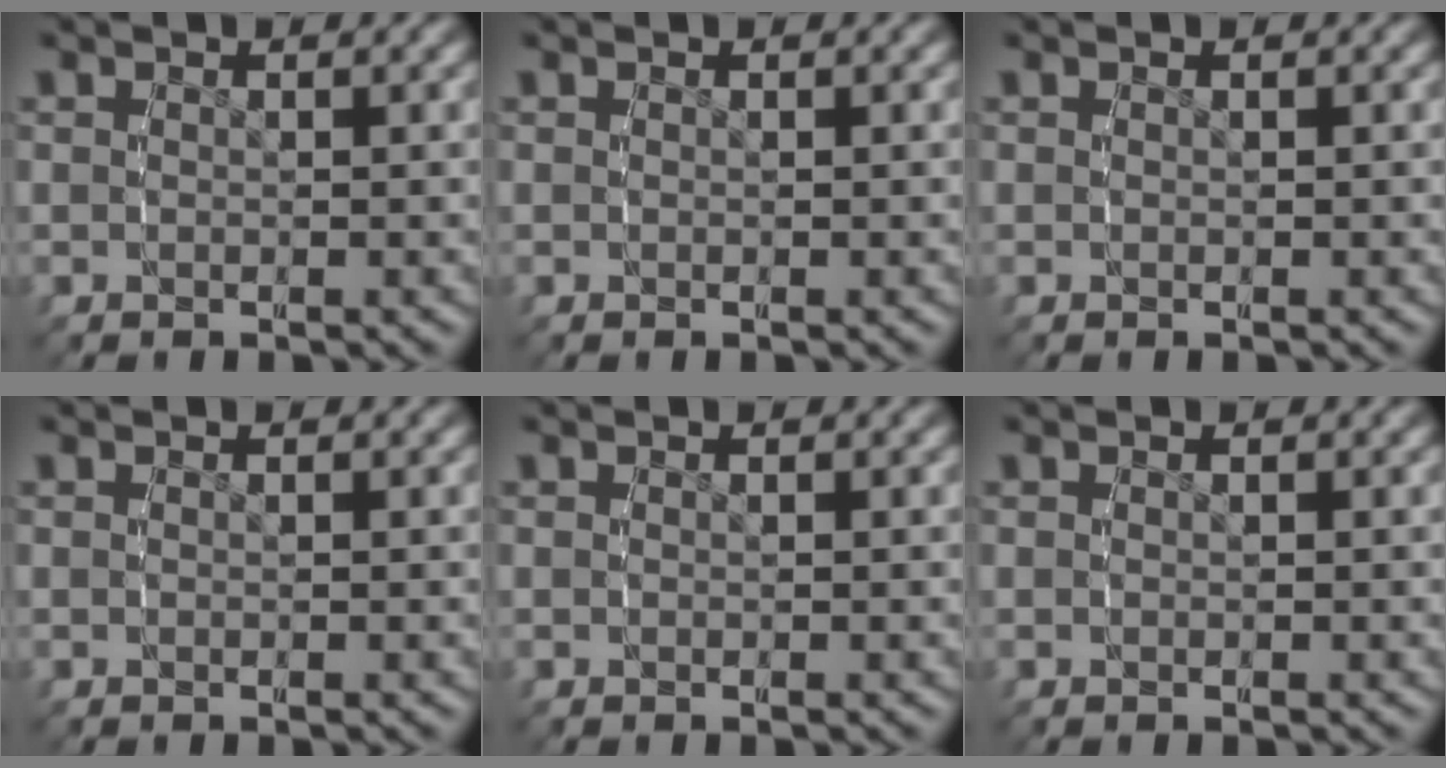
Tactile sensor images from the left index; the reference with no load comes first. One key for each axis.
{"total": 0.0}
{"total": 0.0}
{"total": 0.0}
{"total": 0.0}
{"total": 0.0}